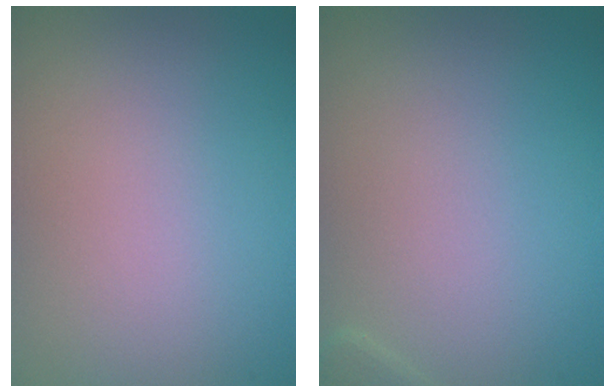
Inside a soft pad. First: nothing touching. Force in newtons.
{"total": 0.7, "press": 0.7, "slide": 0.0}